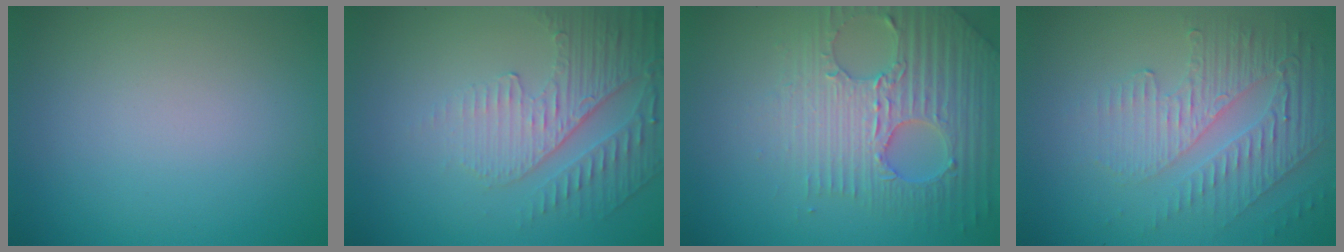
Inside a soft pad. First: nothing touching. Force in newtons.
{"total": 5.0, "press": 3.4, "slide": 3.7}
{"total": 4.7, "press": 4.6, "slide": 1.2}
{"total": 5.5, "press": 3.3, "slide": 4.4}